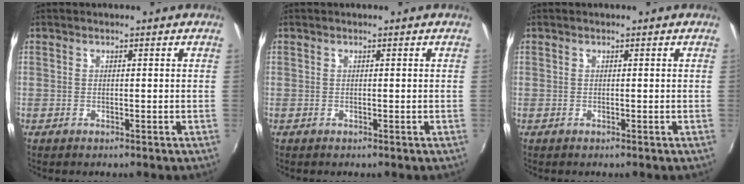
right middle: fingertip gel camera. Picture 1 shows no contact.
{"total": 0.0}
{"total": 0.0}